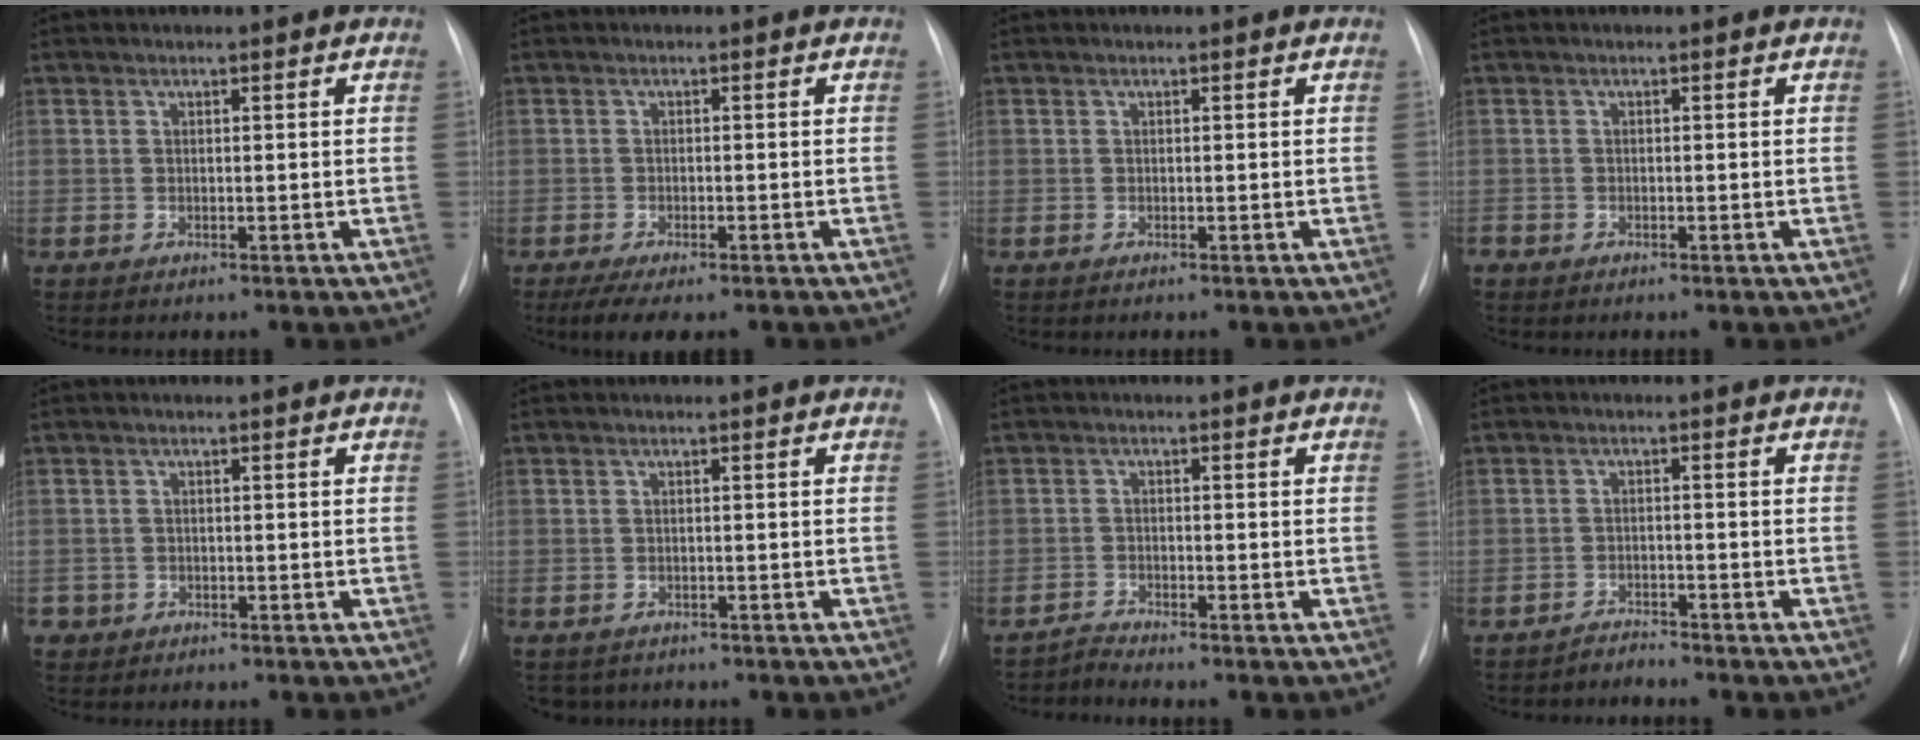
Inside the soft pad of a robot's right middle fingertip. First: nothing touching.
{"total": 6.1, "force": [-4.4, 1.8, 3.8], "torque": [-0.060, -0.015, -0.065]}
{"total": 0.0}
{"total": 1.3, "force": [-0.8, 0.9, 0.4], "torque": [-0.013, -0.001, -0.013]}
{"total": 1.7, "force": [-0.9, 1.5, 0.0], "torque": [-0.005, 0.004, -0.014]}
{"total": 2.7, "force": [-2.2, 1.6, 0.0], "torque": [-0.004, 0.000, -0.030]}
{"total": 1.8, "force": [-1.6, -0.6, -0.6], "torque": [0.009, -0.015, -0.032]}
{"total": 1.9, "force": [-1.7, -0.2, -0.7], "torque": [0.015, -0.012, -0.030]}